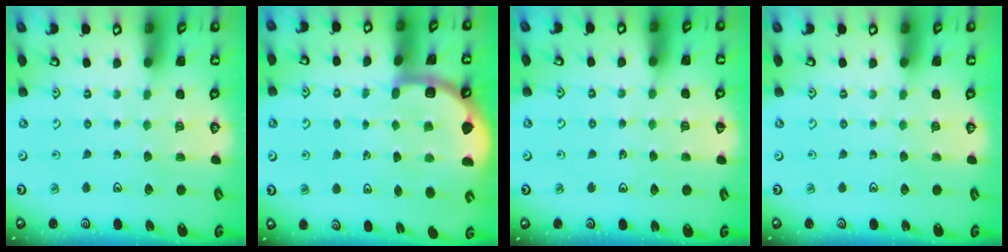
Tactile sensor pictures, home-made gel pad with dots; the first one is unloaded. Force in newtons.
{"total": 6.3, "press": 6.0, "slide": 1.9}
{"total": 3.2, "press": 3.1, "slide": 0.4}
{"total": 0.0}